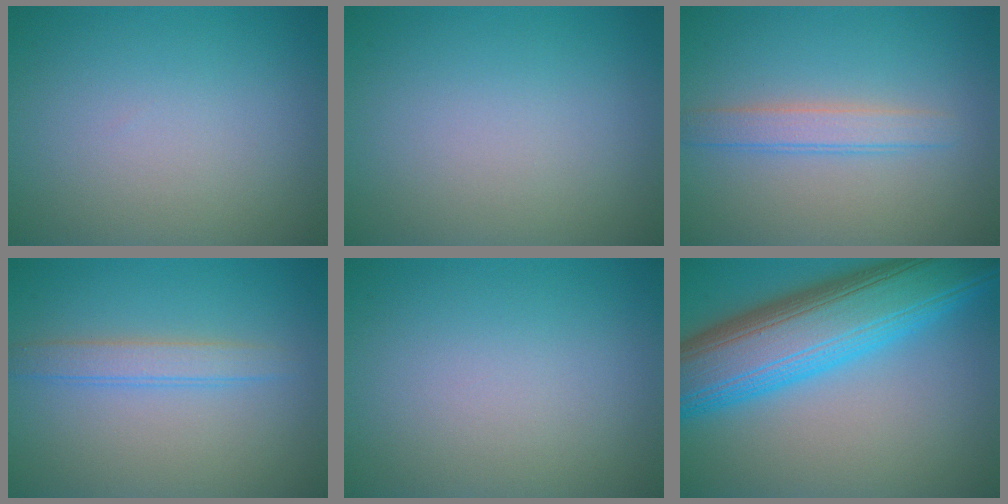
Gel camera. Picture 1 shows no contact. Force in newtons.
{"total": 0.0}
{"total": 2.4, "press": 2.4, "slide": 0.2}
{"total": 2.2, "press": 2.2, "slide": 0.1}
{"total": 0.0}
{"total": 12.4, "press": 12.4, "slide": 0.2}